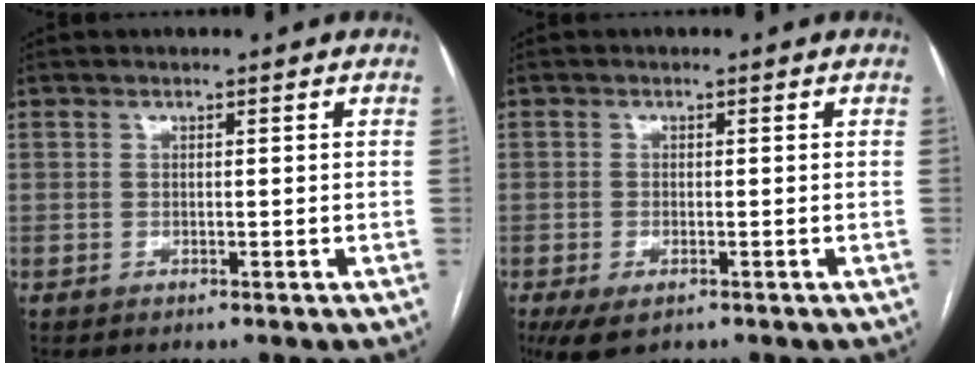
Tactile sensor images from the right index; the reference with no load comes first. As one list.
[{"total": 4.5, "force": [-2.6, 2.0, 3.2], "torque": [-0.060, -0.009, -0.038]}]